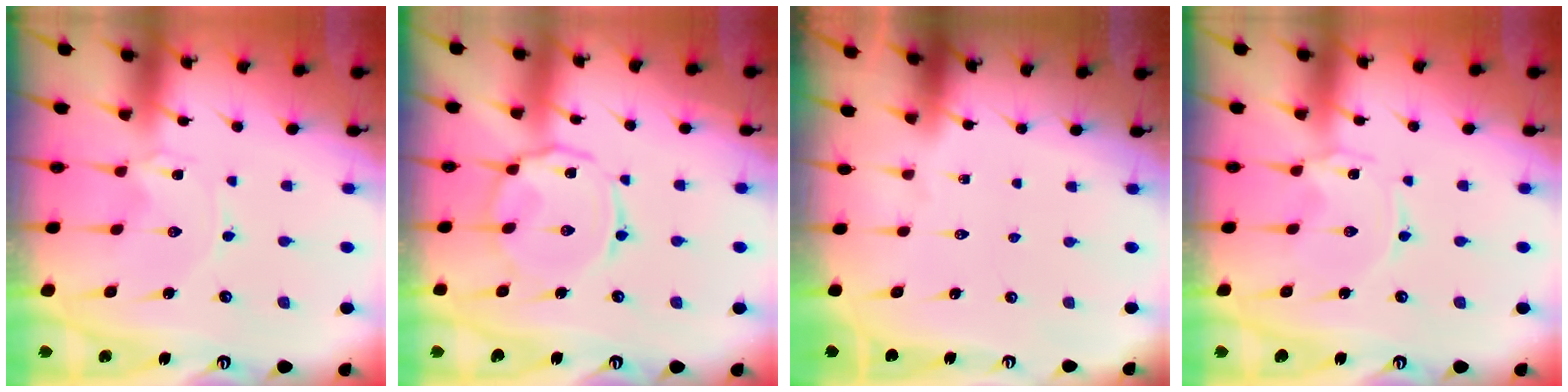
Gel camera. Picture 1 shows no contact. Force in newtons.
{"total": 8.1, "press": 8.0, "slide": 0.8}
{"total": 0.0}
{"total": 0.0}